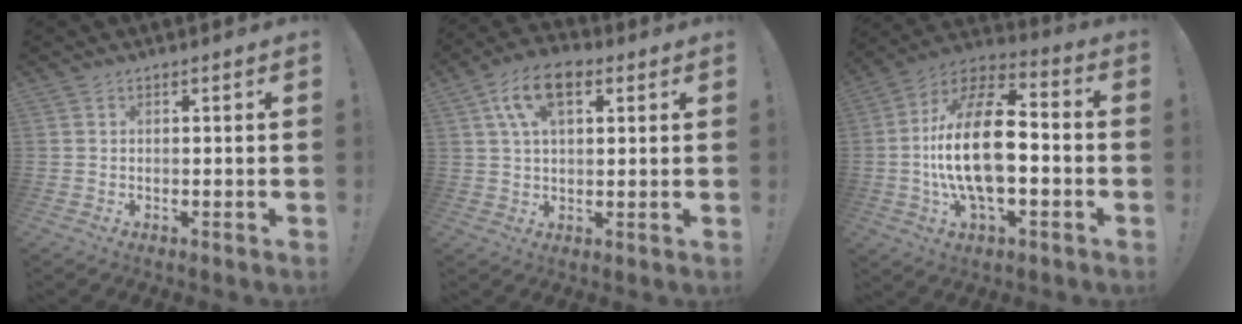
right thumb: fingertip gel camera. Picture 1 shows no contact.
{"total": 11.1, "force": [4.3, 6.0, 8.4], "torque": [-0.147, 0.009, 0.081]}
{"total": 21.7, "force": [-2.6, 10.4, 18.9], "torque": [-0.359, 0.013, -0.045]}